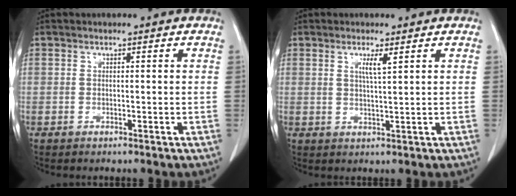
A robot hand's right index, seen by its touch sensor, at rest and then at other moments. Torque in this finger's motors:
{"motor_torque": [0.14, 0.14, 0.04, 0.04]}